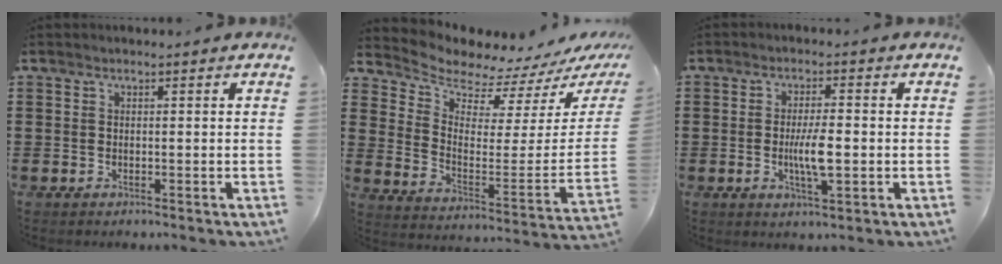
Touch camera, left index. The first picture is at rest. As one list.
[{"total": 6.3, "force": [6.2, 1.2, 0.0], "torque": [-0.037, -0.068, 0.104]}, {"total": 5.4, "force": [-0.6, 1.3, 5.2], "torque": [-0.104, -0.002, -0.017]}]